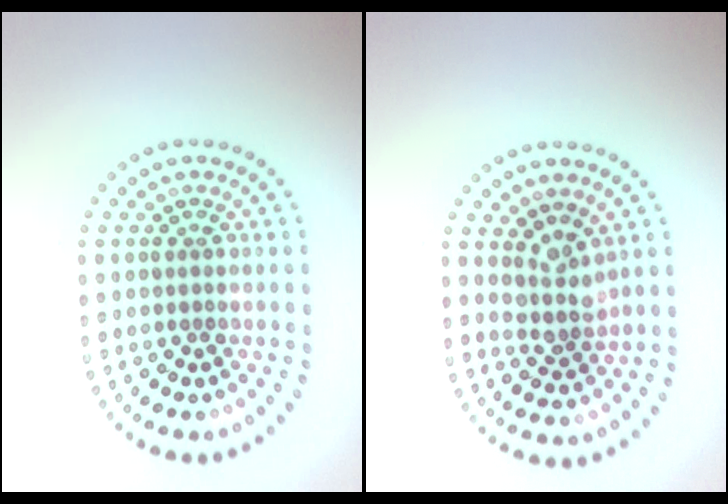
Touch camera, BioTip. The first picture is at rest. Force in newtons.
{"total": 2.4, "press": 1.8, "slide": 1.6}